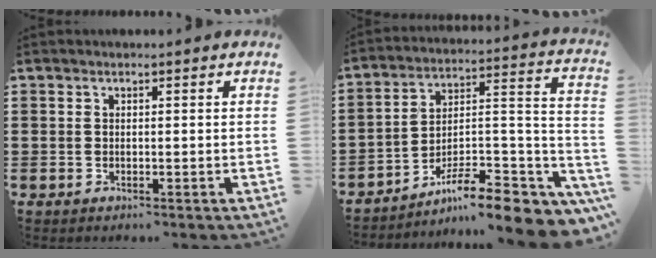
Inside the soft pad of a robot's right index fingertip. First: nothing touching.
{"total": 9.8, "force": [-7.4, 2.3, 6.1], "torque": [-0.090, 0.009, -0.139]}